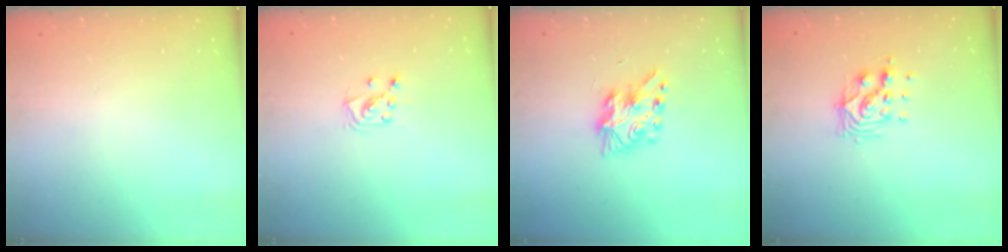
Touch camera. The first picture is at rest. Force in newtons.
{"total": 6.4, "press": 6.4, "slide": 0.6}
{"total": 8.2, "press": 8.1, "slide": 0.3}
{"total": 9.7, "press": 9.6, "slide": 0.8}